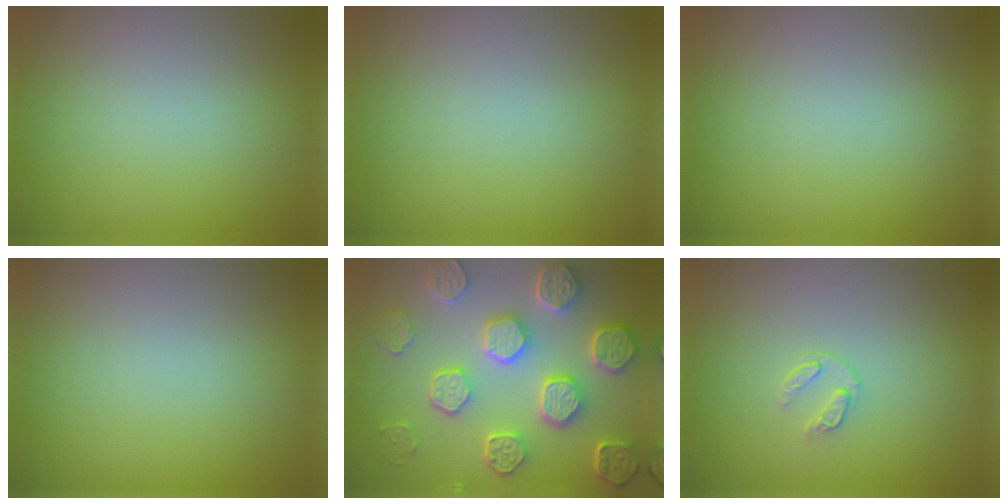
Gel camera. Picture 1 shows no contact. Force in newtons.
{"total": 0.0}
{"total": 0.0}
{"total": 0.0}
{"total": 8.1, "press": 6.5, "slide": 4.8}
{"total": 0.9, "press": 0.5, "slide": 0.8}